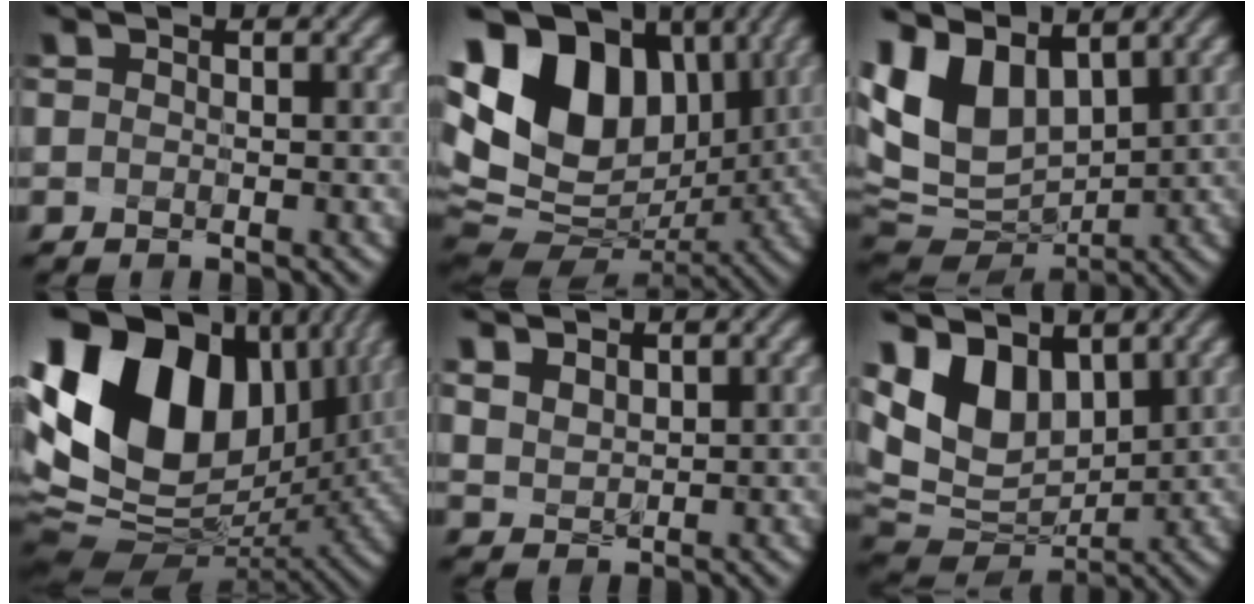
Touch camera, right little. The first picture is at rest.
{"total": 15.4, "force": [4.5, 10.4, 10.4], "torque": [-0.197, 0.024, 0.075]}
{"total": 12.0, "force": [4.2, 7.9, 7.9], "torque": [-0.178, 0.020, 0.087]}
{"total": 17.9, "force": [3.7, 12.5, 12.3], "torque": [-0.264, 0.019, 0.069]}
{"total": 3.6, "force": [2.2, 2.2, 1.8], "torque": [-0.054, 0.019, 0.037]}
{"total": 9.1, "force": [3.7, 5.9, 5.8], "torque": [-0.134, 0.006, 0.064]}